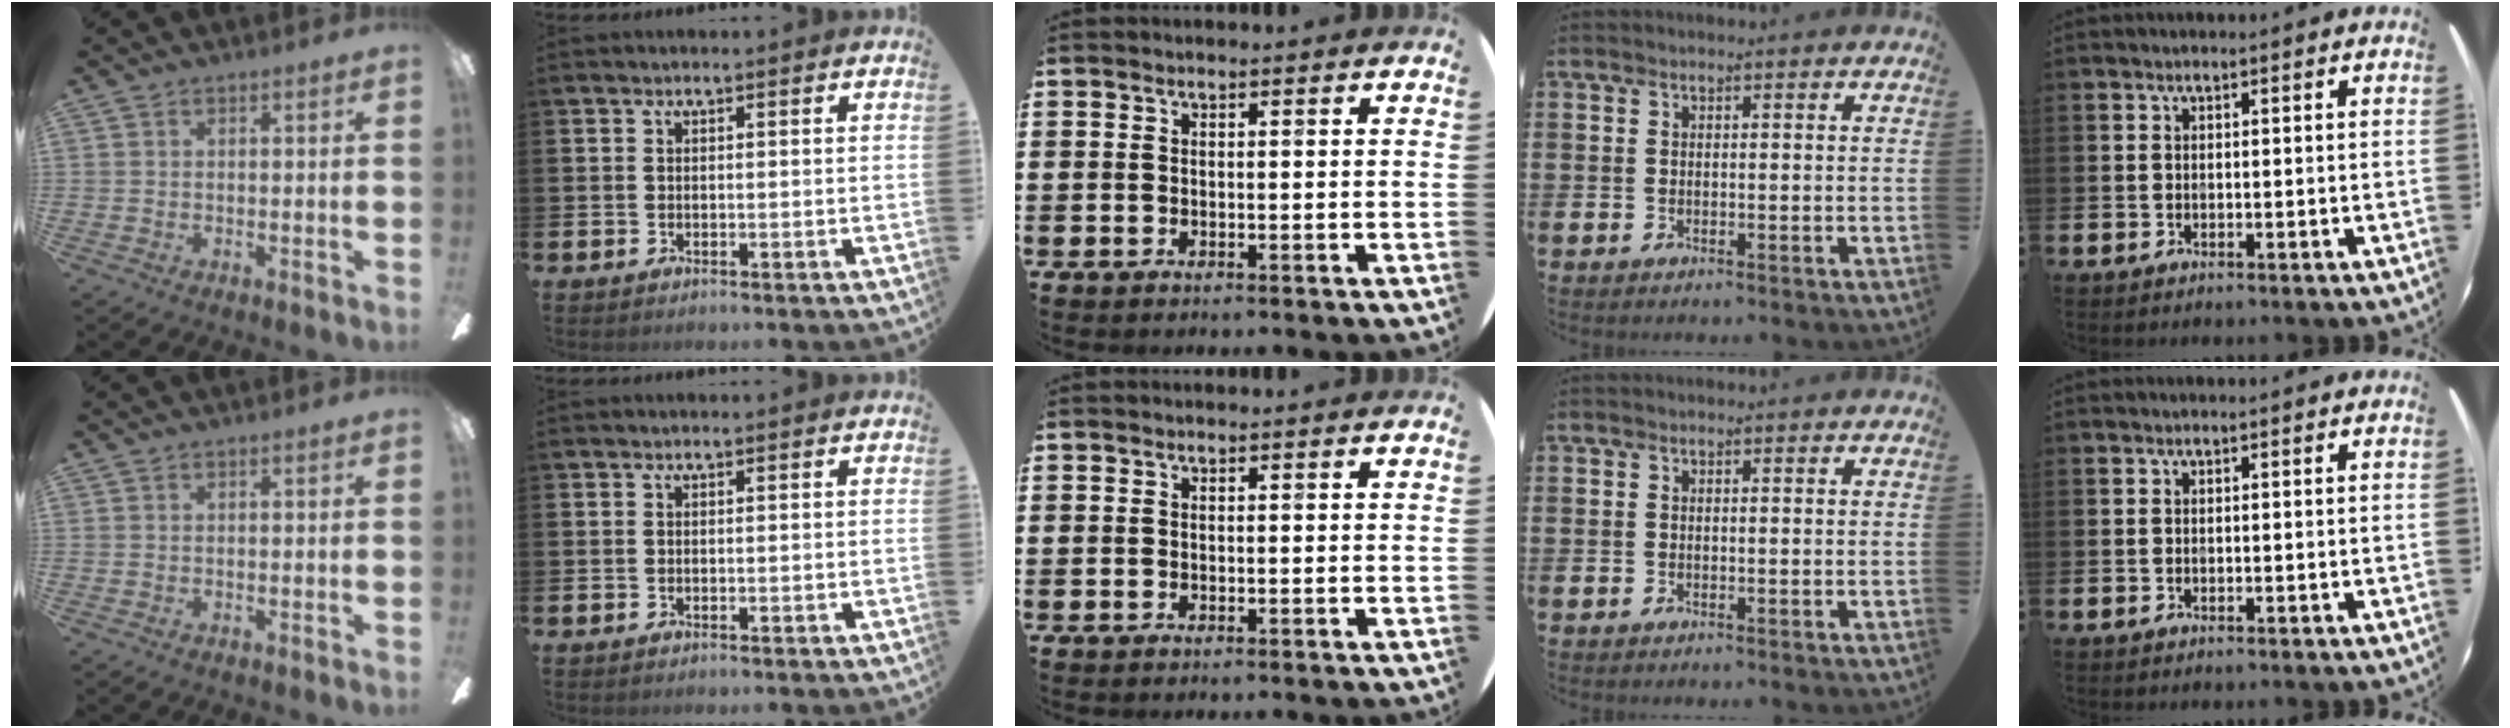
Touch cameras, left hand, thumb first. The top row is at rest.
{}